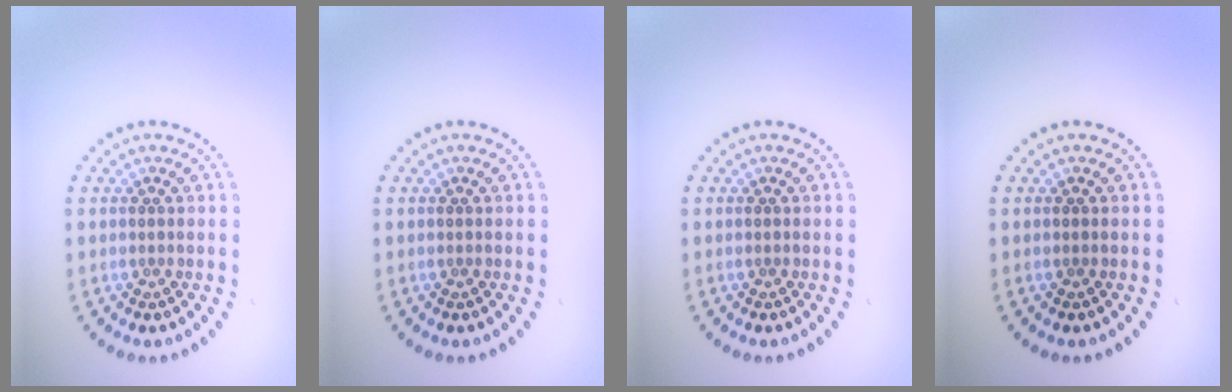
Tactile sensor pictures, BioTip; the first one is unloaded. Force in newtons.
{"total": 0.0}
{"total": 0.0}
{"total": 0.0}